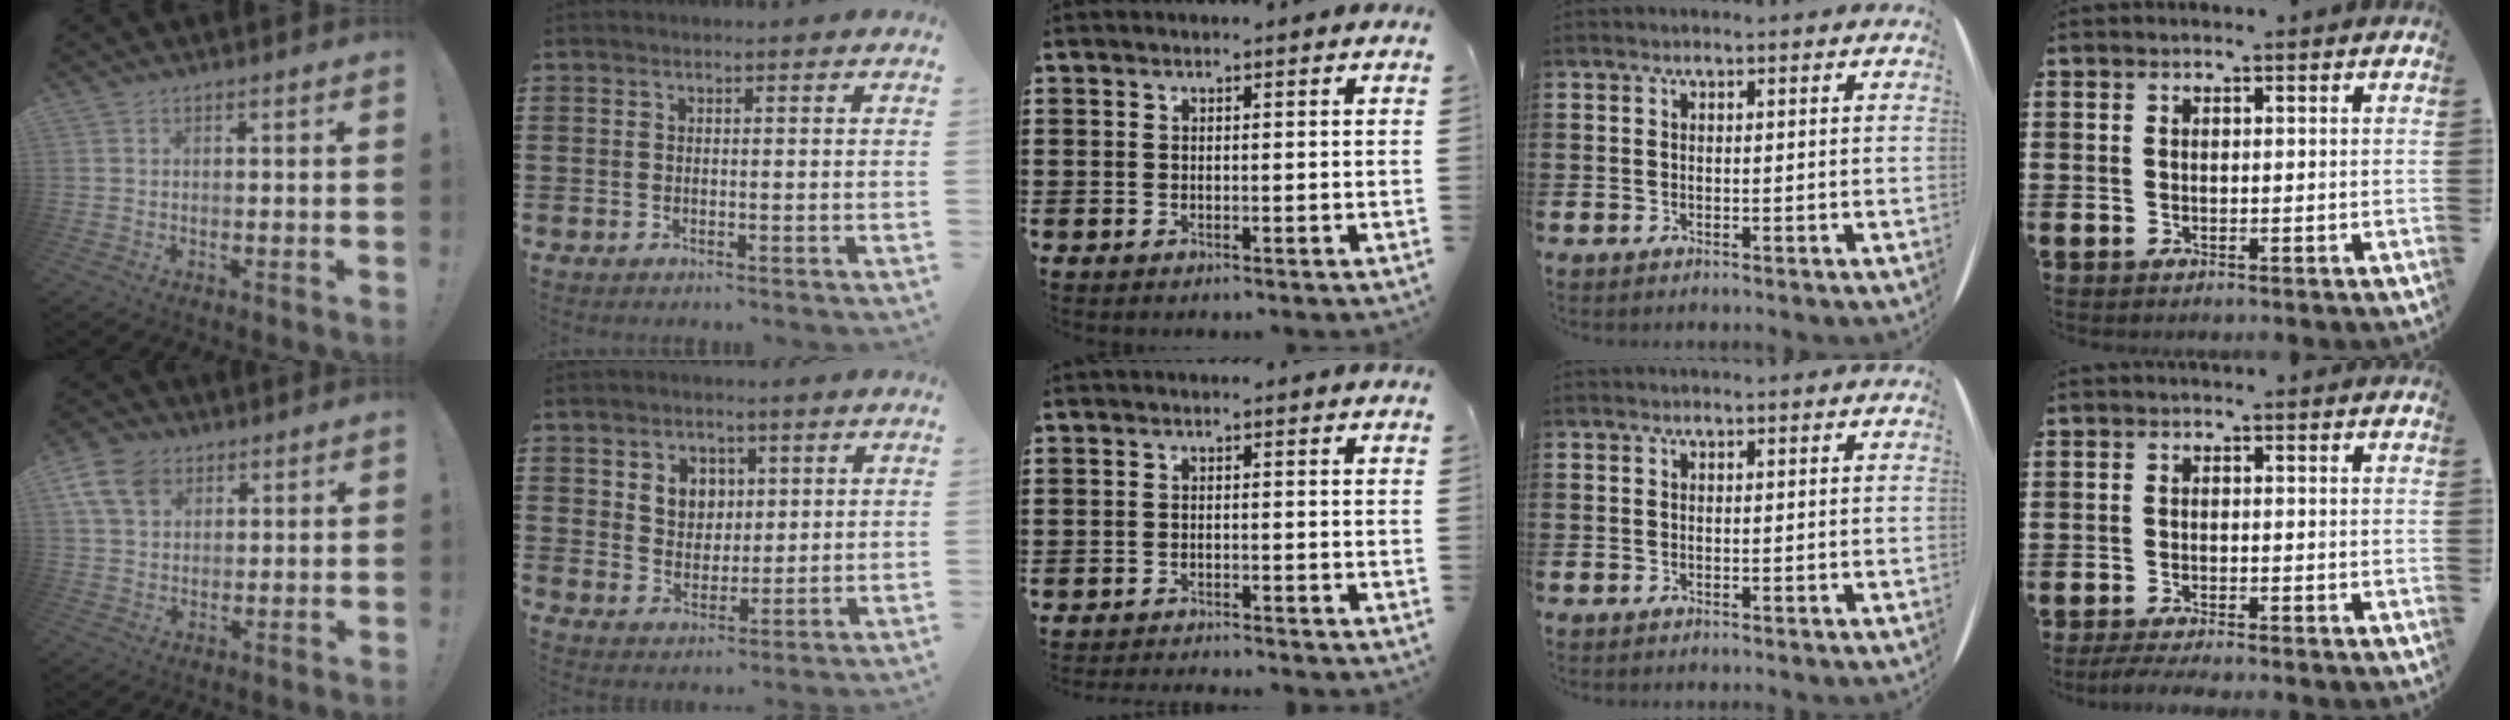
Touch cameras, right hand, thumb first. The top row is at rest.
{"thumb": {"total": 10.0, "force": [5.0, 7.1, 5.0], "torque": [-0.095, -0.014, 0.099]}, "index": {"total": 4.6, "force": [1.9, 4.0, 1.5], "torque": [-0.039, 0.011, 0.032]}, "middle": {"total": 1.3, "force": [-1.3, -0.2, 0.0], "torque": [-0.002, 0.003, -0.027]}, "little": {"total": 1.6, "force": [-1.4, 0.0, 0.8], "torque": [-0.013, 0.001, -0.027]}}